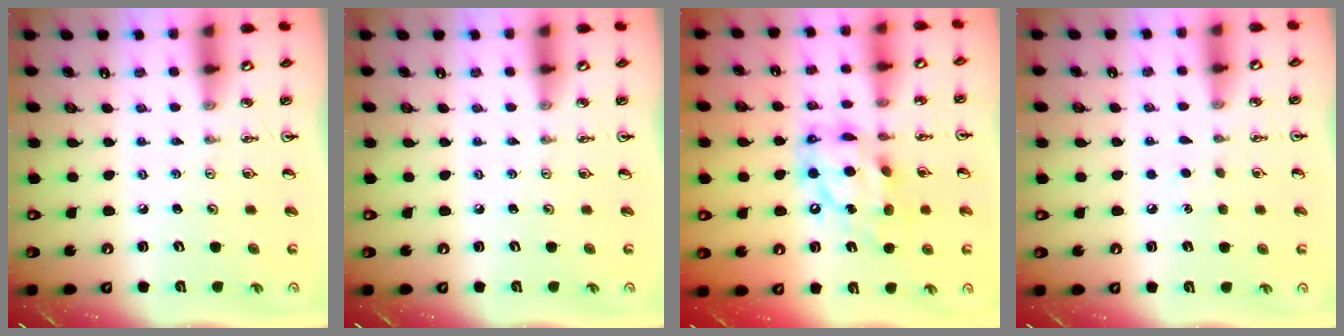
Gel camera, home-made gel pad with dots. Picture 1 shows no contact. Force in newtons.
{"total": 0.0}
{"total": 14.4, "press": 14.3, "slide": 1.1}
{"total": 4.0, "press": 4.0, "slide": 0.5}